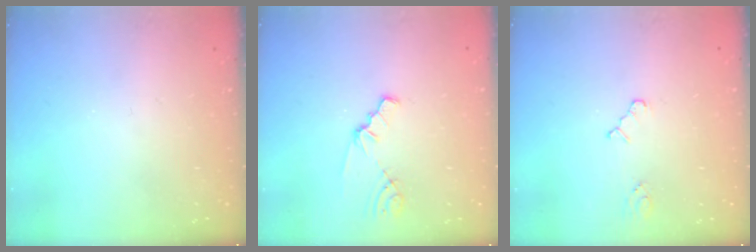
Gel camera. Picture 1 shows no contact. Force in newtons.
{"total": 1.5, "press": 1.5, "slide": 0.3}
{"total": 2.8, "press": 2.8, "slide": 0.4}